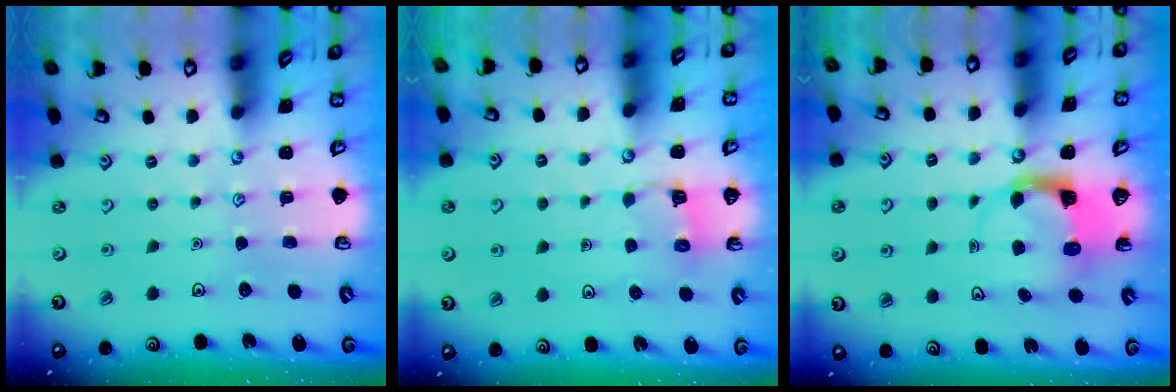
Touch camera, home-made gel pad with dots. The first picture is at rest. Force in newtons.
{"total": 4.8, "press": 4.8, "slide": 0.4}
{"total": 3.8, "press": 3.7, "slide": 0.5}